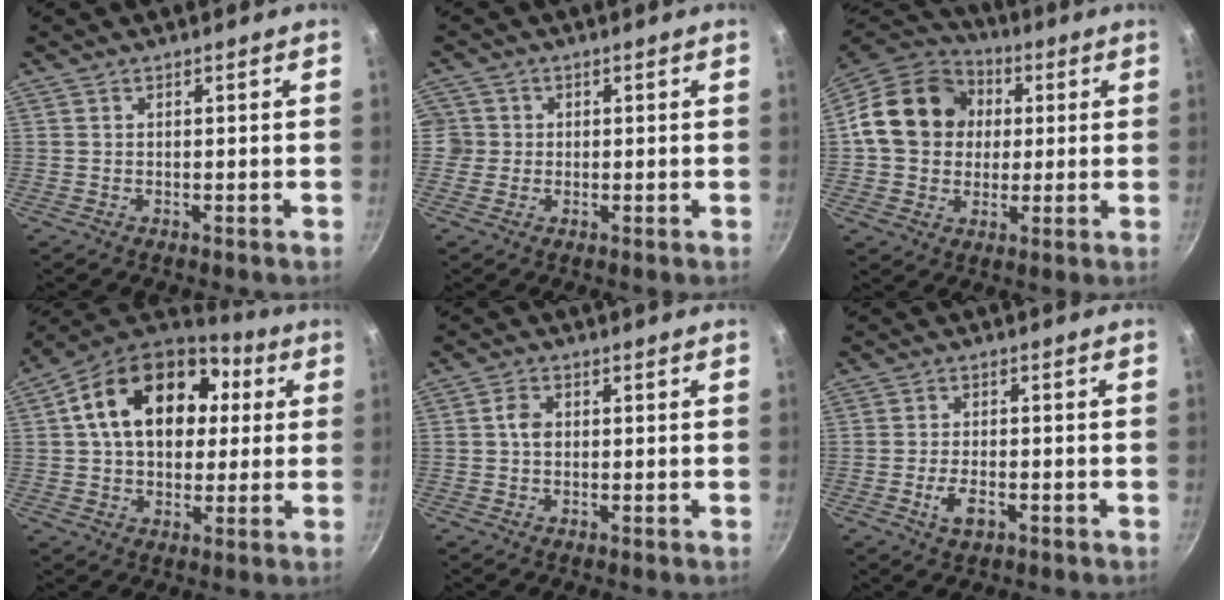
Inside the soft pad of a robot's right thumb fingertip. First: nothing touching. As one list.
[{"total": 3.5, "force": [-0.1, 3.4, 0.5], "torque": [0.017, 0.010, -0.008]}, {"total": 17.8, "force": [2.6, 14.9, 9.4], "torque": [-0.143, 0.027, 0.032]}, {"total": 21.3, "force": [4.9, 14.8, 14.5], "torque": [-0.223, 0.025, 0.068]}, {"total": 2.8, "force": [0.2, 2.1, 1.9], "torque": [-0.029, 0.007, 0.000]}, {"total": 4.4, "force": [-1.7, 2.2, 3.4], "torque": [-0.062, 0.008, -0.031]}]